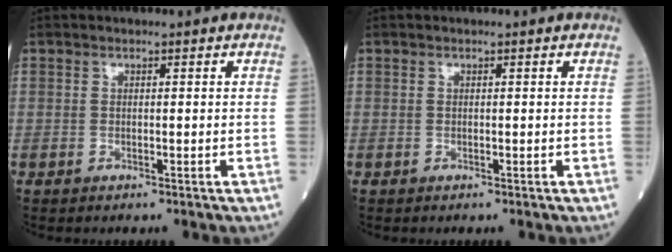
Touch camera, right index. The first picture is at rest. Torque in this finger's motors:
{"motor_torque": [0.03, 0.01, 0.00, 0.00]}